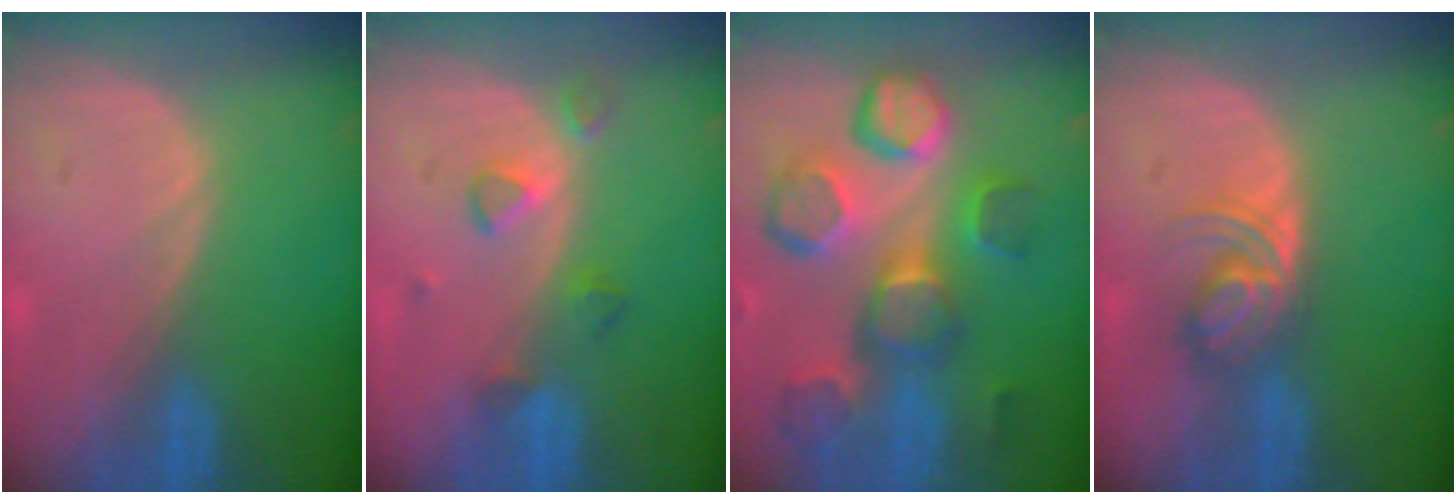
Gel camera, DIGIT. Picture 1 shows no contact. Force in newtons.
{"total": 3.8, "press": 3.7, "slide": 0.8}
{"total": 12.4, "press": 11.1, "slide": 5.6}
{"total": 5.7, "press": 5.1, "slide": 2.6}